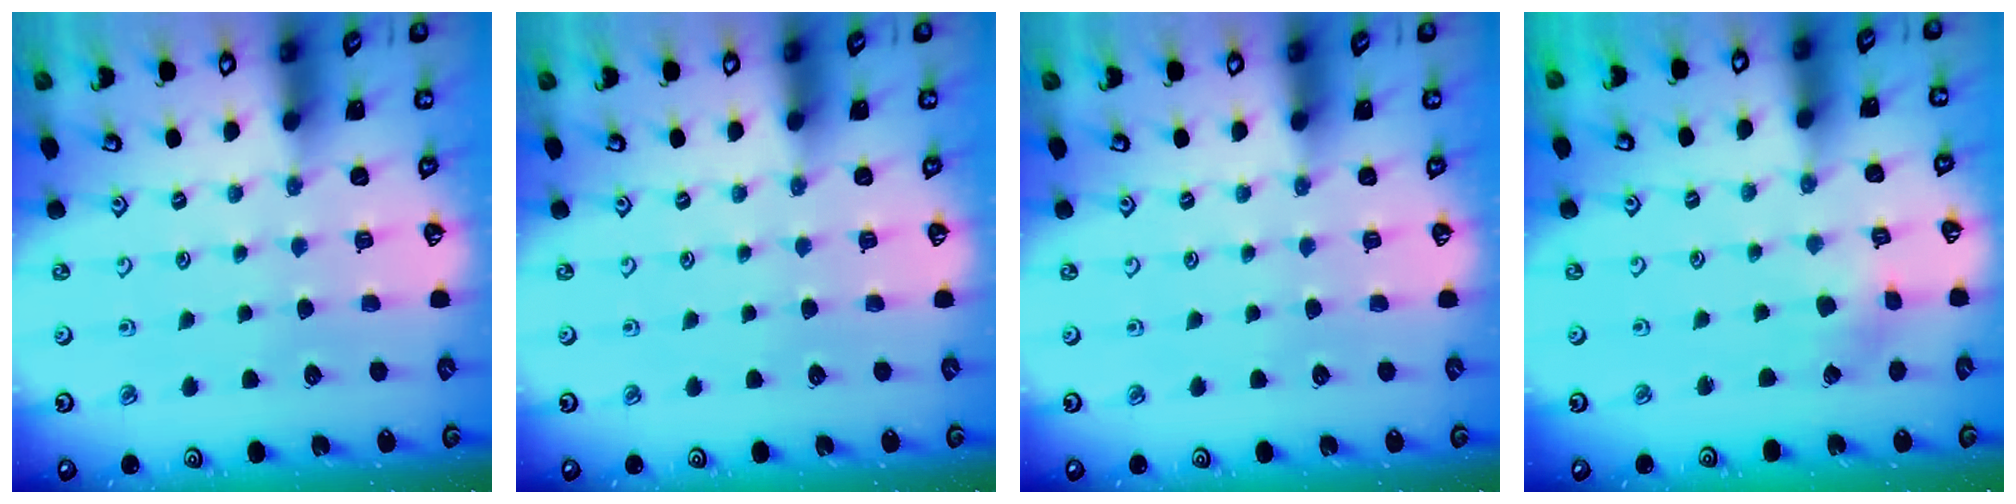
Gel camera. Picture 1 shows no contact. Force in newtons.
{"total": 0.0}
{"total": 0.0}
{"total": 2.2, "press": 2.2, "slide": 0.1}